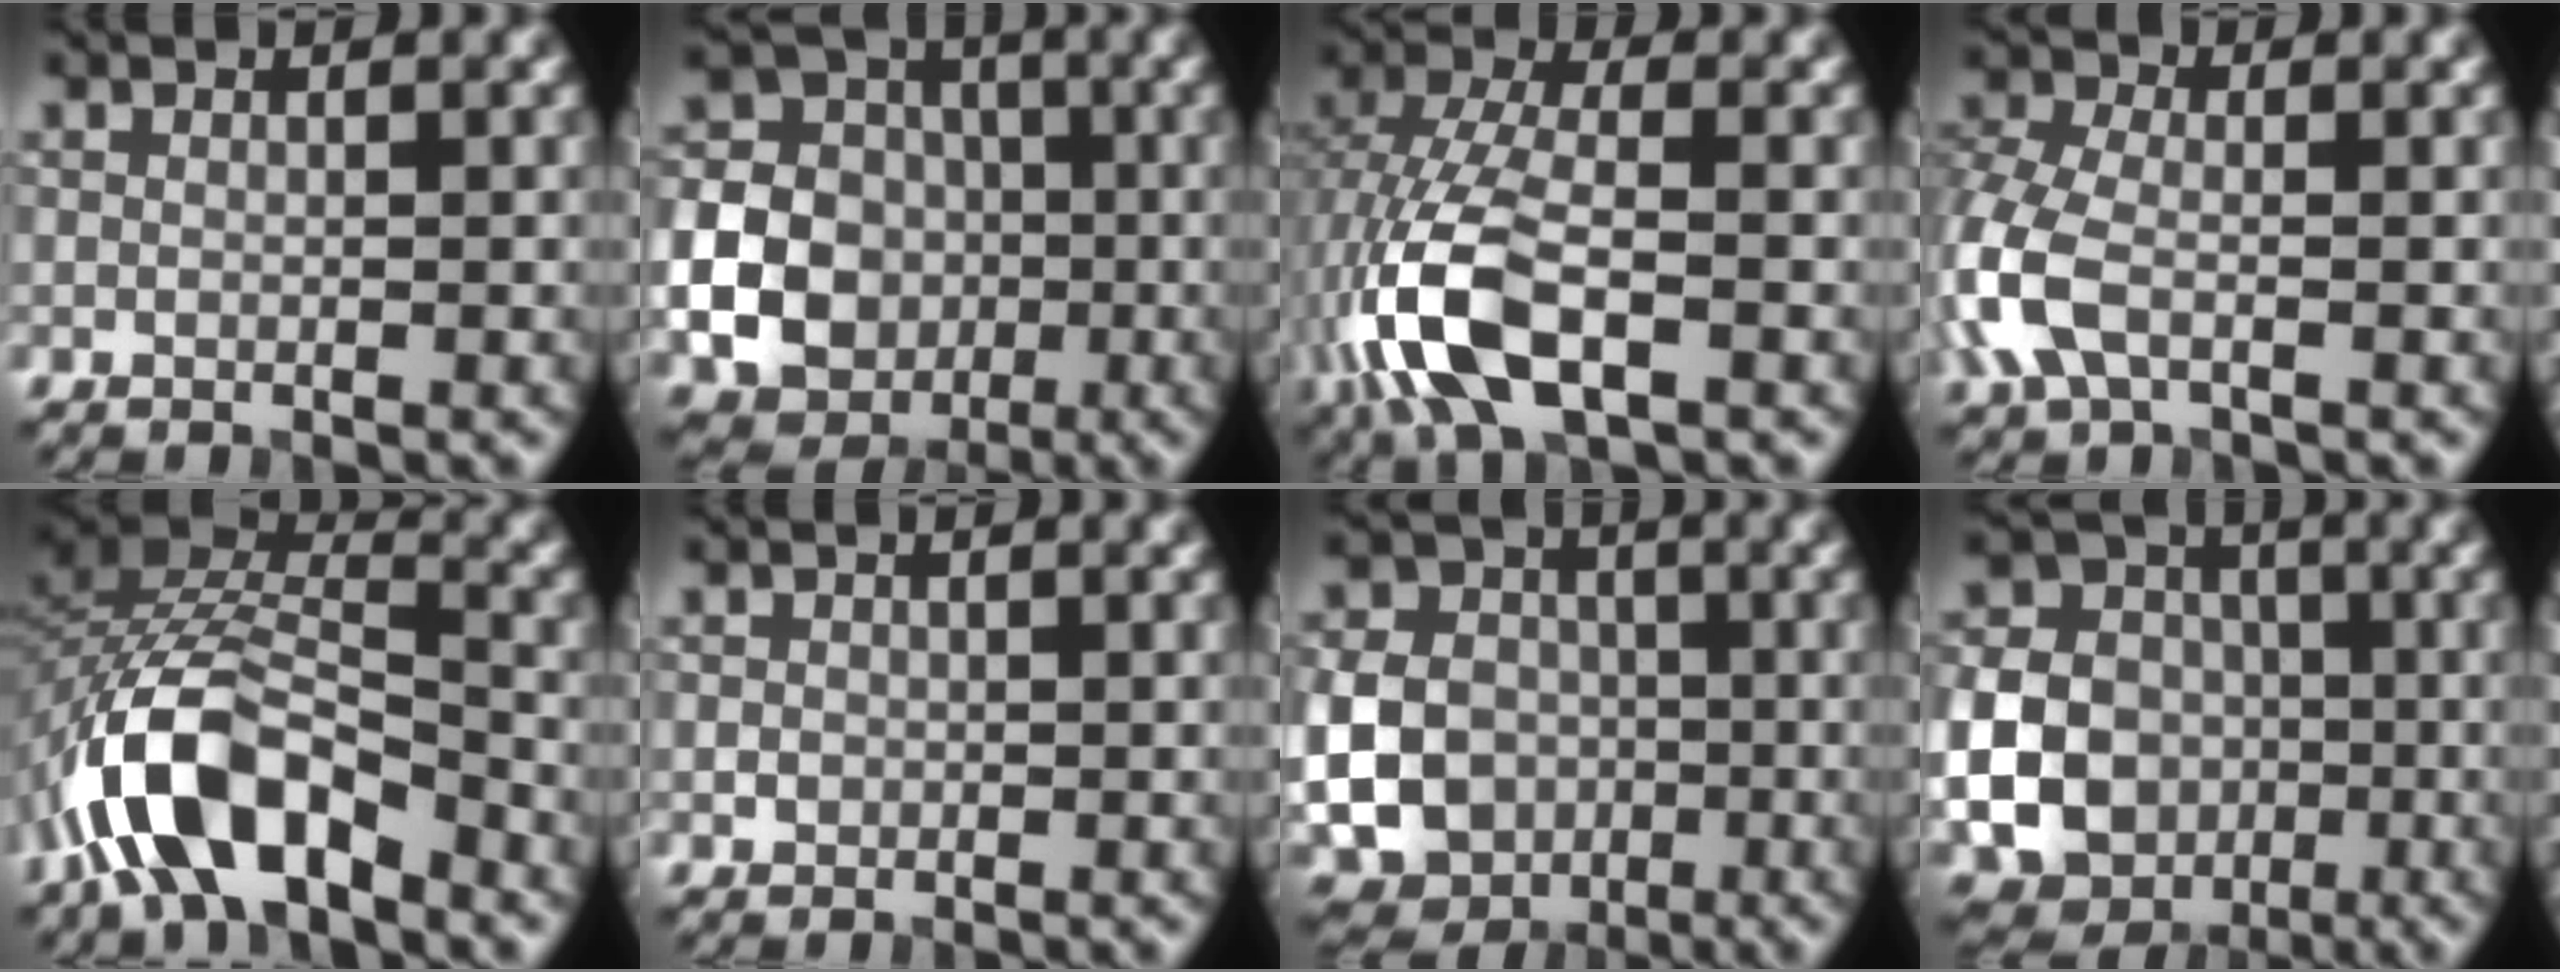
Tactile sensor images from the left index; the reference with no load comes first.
{"total": 15.4, "force": [-2.9, 14.3, 5.1], "torque": [-0.138, -0.023, -0.070]}
{"total": 9.0, "force": [-2.8, 4.4, 7.3], "torque": [-0.166, 0.004, -0.065]}
{"total": 5.6, "force": [-1.5, 3.4, 4.2], "torque": [-0.116, 0.002, -0.042]}
{"total": 10.1, "force": [-5.5, 4.5, 7.1], "torque": [-0.132, 0.012, -0.110]}
{"total": 0.7, "force": [-0.1, 0.7, 0.2], "torque": [0.000, -0.004, -0.003]}
{"total": 12.3, "force": [-2.5, 10.6, 5.7], "torque": [-0.122, -0.016, -0.067]}
{"total": 17.4, "force": [-3.5, 15.8, 6.3], "torque": [-0.157, -0.031, -0.084]}